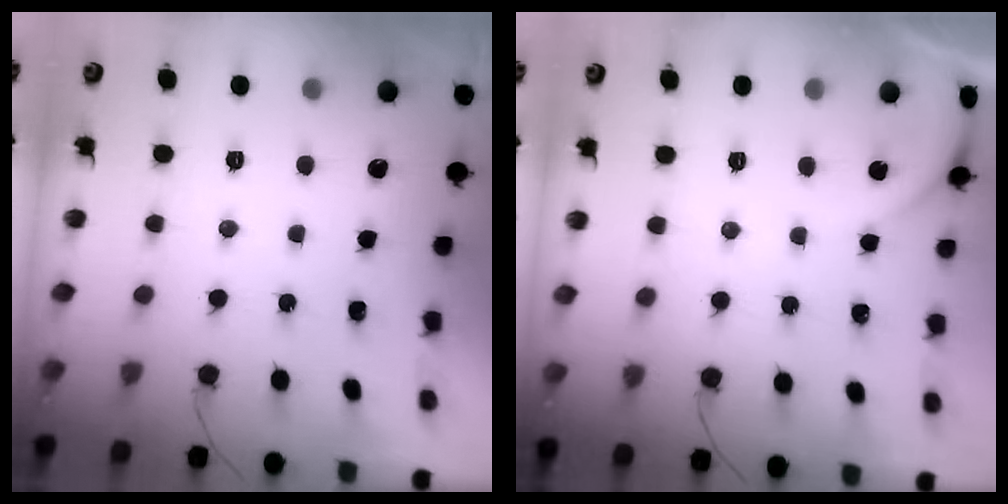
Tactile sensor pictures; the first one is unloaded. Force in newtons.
{"total": 1.6, "press": 1.6, "slide": 0.4}